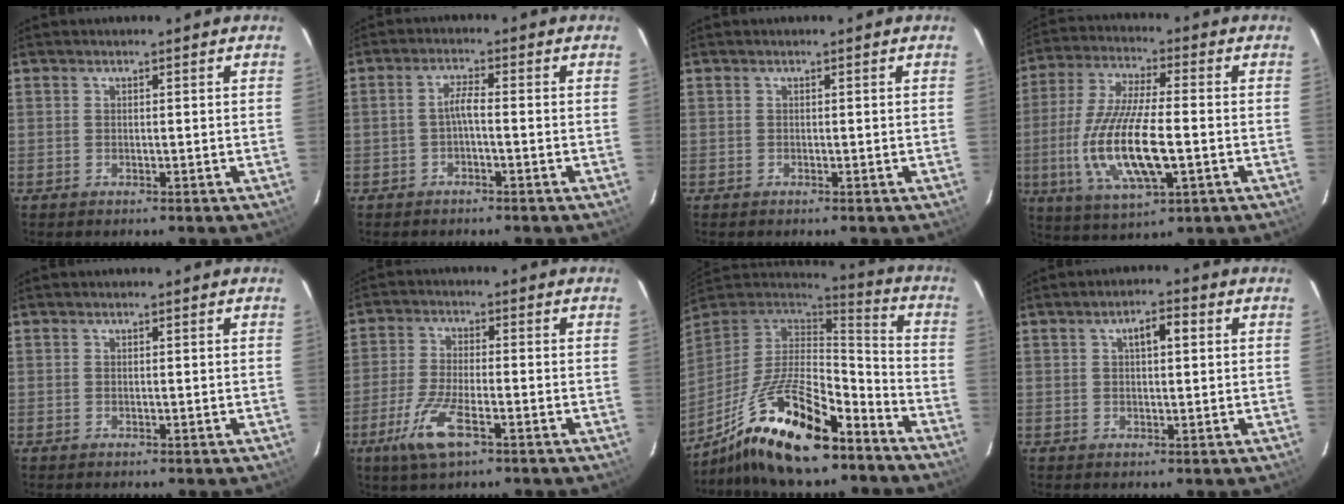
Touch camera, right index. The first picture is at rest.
{"total": 2.5, "force": [-1.0, 0.3, 2.2], "torque": [-0.048, 0.007, -0.018]}
{"total": 0.0}
{"total": 16.3, "force": [-3.5, 4.6, 15.3], "torque": [-0.316, -0.015, -0.064]}
{"total": 0.0}
{"total": 8.8, "force": [-4.5, 2.3, 7.1], "torque": [-0.161, -0.013, -0.089]}
{"total": 21.4, "force": [-14.2, 7.2, 14.3], "torque": [-0.281, -0.018, -0.245]}
{"total": 3.8, "force": [1.2, 1.5, 3.3], "torque": [-0.054, 0.013, 0.020]}